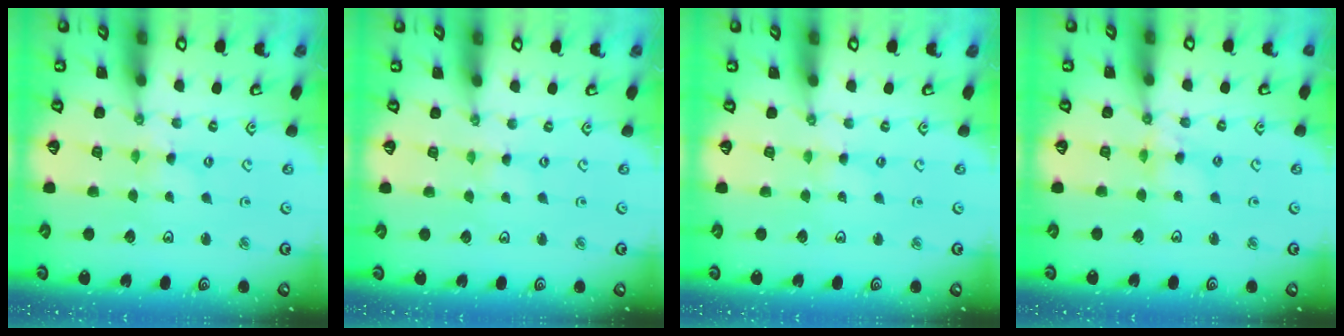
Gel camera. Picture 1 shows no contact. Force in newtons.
{"total": 0.0}
{"total": 1.0, "press": 0.9, "slide": 0.2}
{"total": 4.9, "press": 4.9, "slide": 0.5}